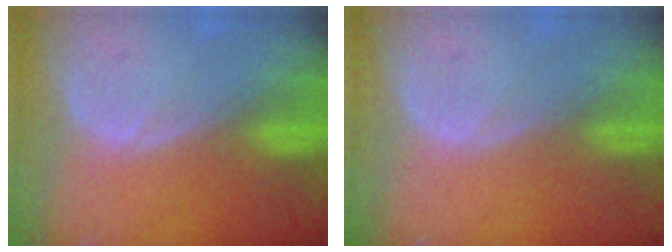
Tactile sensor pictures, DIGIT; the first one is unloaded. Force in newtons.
{"total": 0.0}